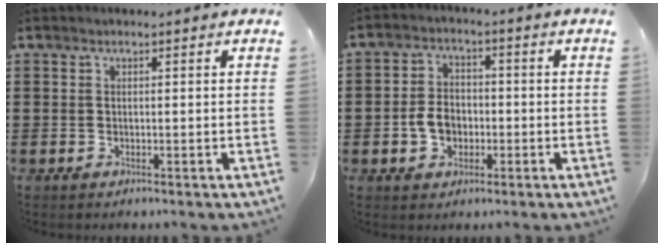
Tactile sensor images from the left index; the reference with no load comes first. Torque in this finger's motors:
{"motor_torque": [0.37, 0.10, 0.39, 0.05]}